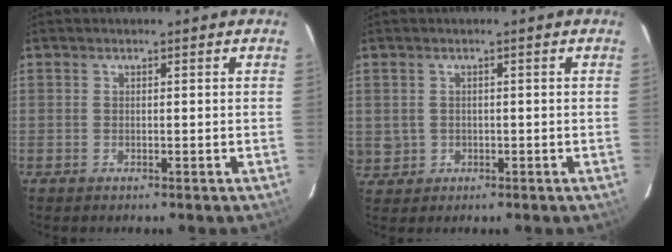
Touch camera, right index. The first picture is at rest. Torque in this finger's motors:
{"motor_torque": [0.00, 0.04, 0.00, 0.00]}